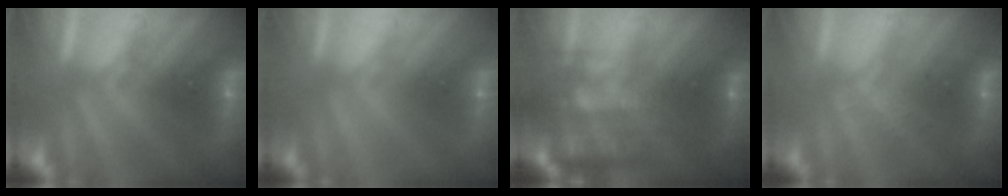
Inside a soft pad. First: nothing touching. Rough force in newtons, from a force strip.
{"total": 3.0}
{"total": 5.8}
{"total": 1.3}